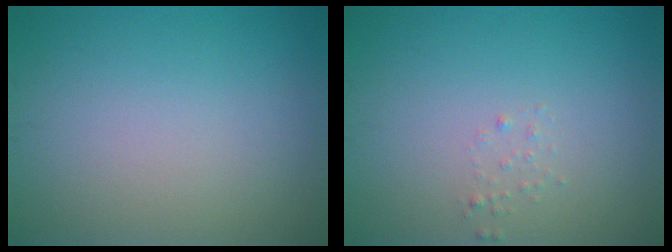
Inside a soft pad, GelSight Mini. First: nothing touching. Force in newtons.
{"total": 0.6, "press": 0.6, "slide": 0.1}